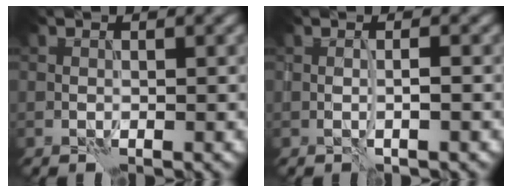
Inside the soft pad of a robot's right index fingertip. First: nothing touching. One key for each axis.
{"total": 0.6, "fx": 0.4, "fy": -0.1, "fz": 0.5, "tx": -0.009, "ty": -0.003, "tz": 0.001}